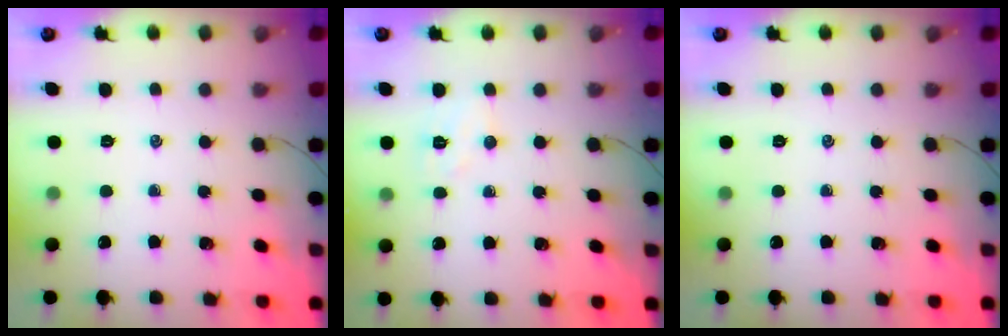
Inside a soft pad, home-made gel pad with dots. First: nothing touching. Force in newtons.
{"total": 5.3, "press": 5.2, "slide": 1.1}
{"total": 0.0}